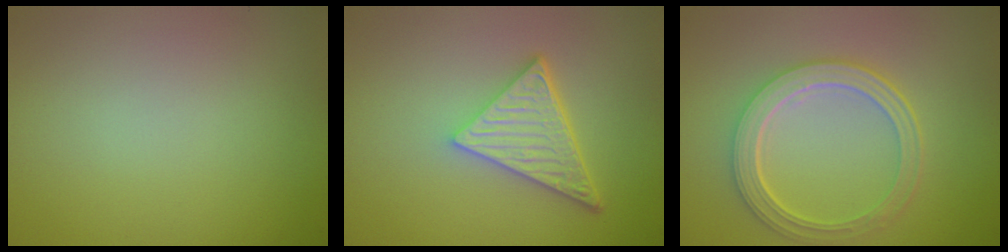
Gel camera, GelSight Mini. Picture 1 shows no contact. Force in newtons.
{"total": 5.4, "press": 4.0, "slide": 3.6}
{"total": 5.2, "press": 3.9, "slide": 3.5}